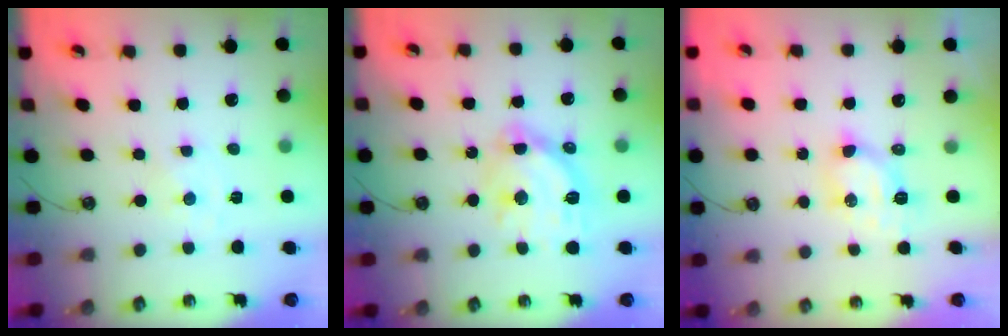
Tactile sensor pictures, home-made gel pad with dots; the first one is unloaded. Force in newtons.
{"total": 14.8, "press": 14.7, "slide": 1.5}
{"total": 7.0, "press": 6.9, "slide": 0.6}